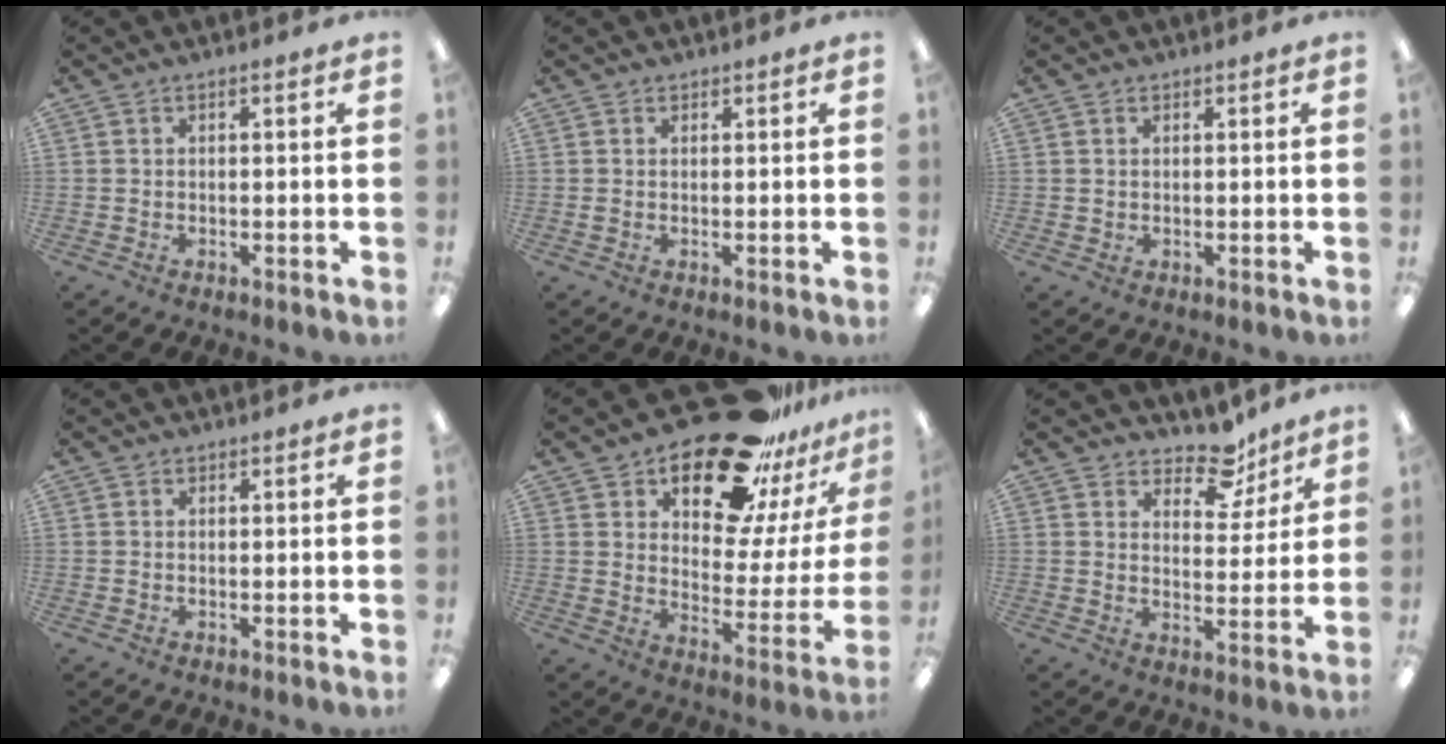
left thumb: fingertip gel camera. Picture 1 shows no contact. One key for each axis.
{"total": 0.7, "fx": 0.4, "fy": 0.6, "fz": 0.1, "tx": -0.003, "ty": 0.003, "tz": 0.007}
{"total": 1.0, "fx": 0.7, "fy": 0.7, "fz": -0.2, "tx": 0.003, "ty": 0.002, "tz": 0.014}
{"total": 0.0}
{"total": 23.6, "fx": 17.6, "fy": 10.6, "fz": 11.7, "tx": -0.159, "ty": -0.118, "tz": 0.299}
{"total": 9.0, "fx": 7.1, "fy": 4.6, "fz": 3.2, "tx": -0.042, "ty": -0.046, "tz": 0.125}